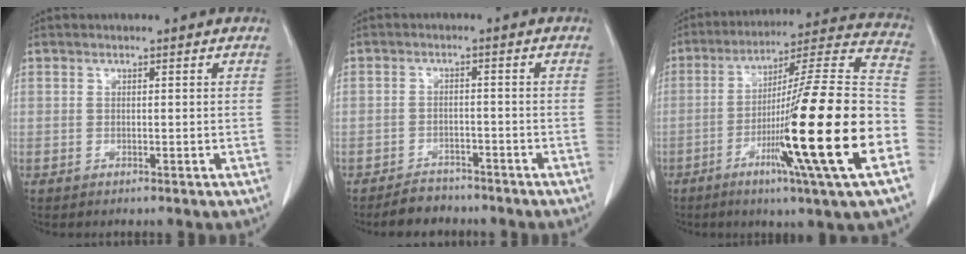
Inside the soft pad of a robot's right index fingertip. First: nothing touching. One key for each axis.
{"total": 4.1, "fx": -3.5, "fy": 2.2, "fz": 0.3, "tx": -0.010, "ty": 0.005, "tz": -0.054}
{"total": 25.5, "fx": -8.0, "fy": -0.8, "fz": 24.2, "tx": -0.345, "ty": -0.021, "tz": -0.145}